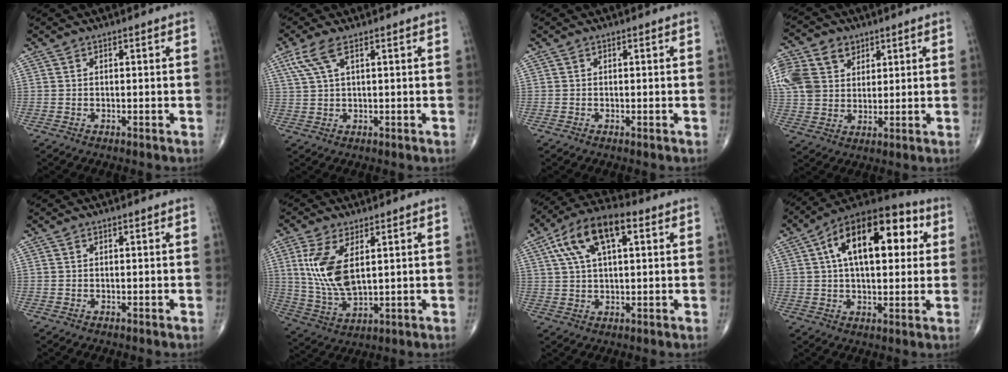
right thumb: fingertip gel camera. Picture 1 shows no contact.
{"total": 4.9, "force": [2.4, 1.3, 4.0], "torque": [-0.108, 0.008, 0.056]}
{"total": 0.0}
{"total": 15.7, "force": [5.9, 12.1, 8.2], "torque": [-0.190, 0.015, 0.116]}
{"total": 0.0}
{"total": 11.5, "force": [3.2, 5.2, 9.8], "torque": [-0.207, -0.014, 0.075]}
{"total": 12.6, "force": [4.7, 5.6, 10.3], "torque": [-0.189, 0.022, 0.078]}
{"total": 20.5, "force": [5.4, 10.4, 16.8], "torque": [-0.235, 0.027, 0.073]}